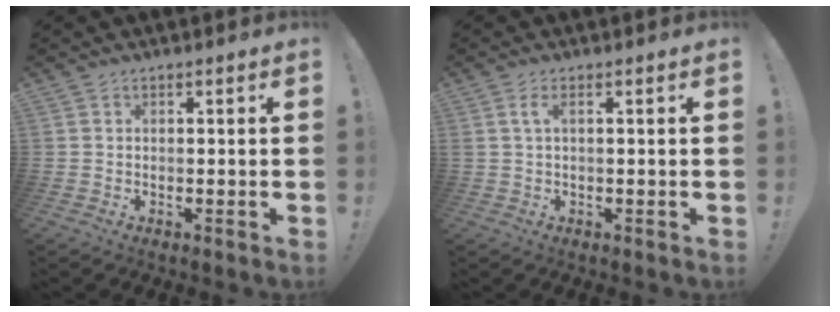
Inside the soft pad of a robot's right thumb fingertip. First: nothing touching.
{"total": 2.5, "force": [0.7, 0.5, 2.3], "torque": [-0.046, 0.002, 0.012]}